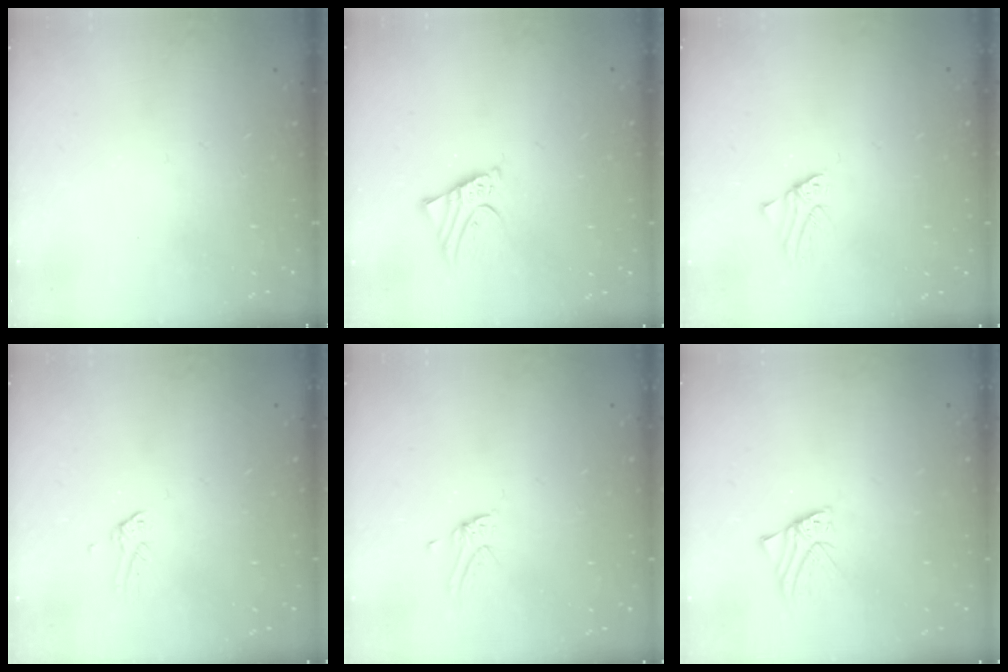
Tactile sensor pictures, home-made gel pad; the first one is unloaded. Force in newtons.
{"total": 3.5, "press": 3.5, "slide": 0.4}
{"total": 1.1, "press": 1.1, "slide": 0.2}
{"total": 0.0}
{"total": 2.1, "press": 2.1, "slide": 0.1}
{"total": 2.9, "press": 2.9, "slide": 0.2}